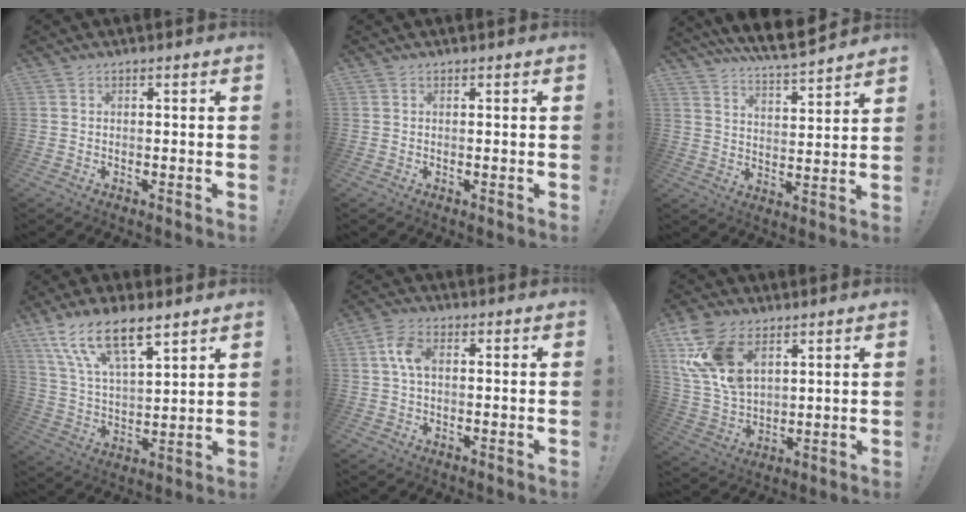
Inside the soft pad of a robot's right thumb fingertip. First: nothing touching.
{"total": 0.0}
{"total": 8.8, "force": [8.1, 1.1, 3.3], "torque": [-0.081, -0.068, 0.144]}
{"total": 15.1, "force": [10.4, 5.6, 9.4], "torque": [-0.171, -0.058, 0.187]}
{"total": 6.1, "force": [0.9, 3.5, 4.9], "torque": [-0.098, 0.006, 0.015]}
{"total": 16.0, "force": [7.7, 9.7, 10.2], "torque": [-0.204, -0.033, 0.148]}